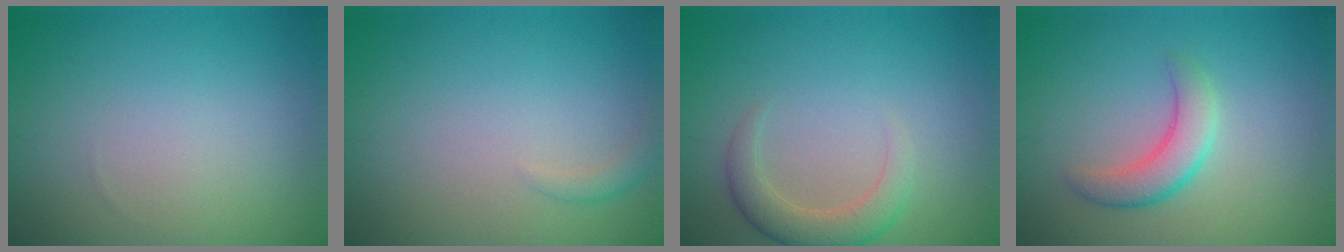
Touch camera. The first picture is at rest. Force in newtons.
{"total": 0.9, "press": 0.9, "slide": 0.1}
{"total": 3.1, "press": 3.1, "slide": 0.1}
{"total": 3.2, "press": 3.2, "slide": 0.2}